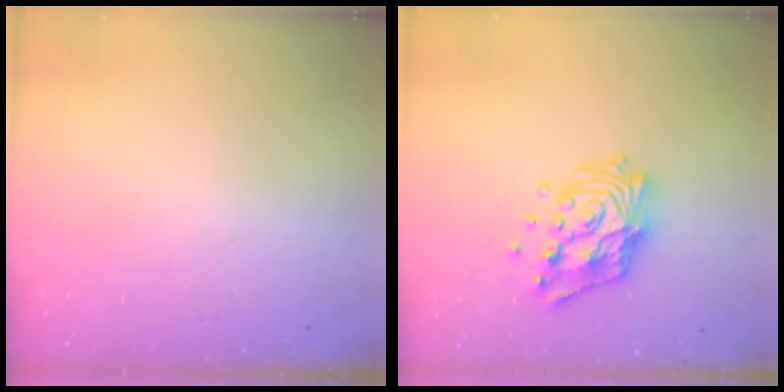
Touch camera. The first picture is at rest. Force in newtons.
{"total": 16.3, "press": 16.3, "slide": 1.3}